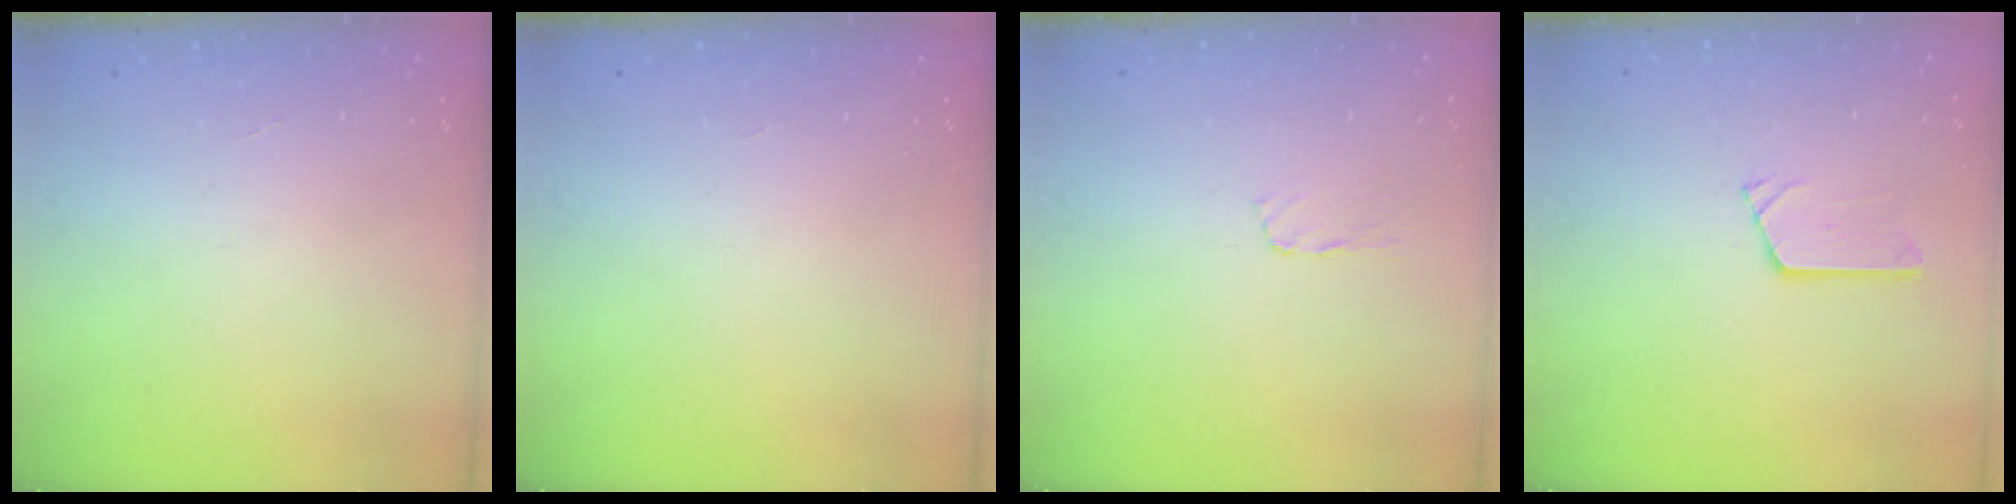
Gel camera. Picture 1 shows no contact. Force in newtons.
{"total": 0.0}
{"total": 2.1, "press": 2.1, "slide": 0.3}
{"total": 2.4, "press": 2.4, "slide": 0.1}